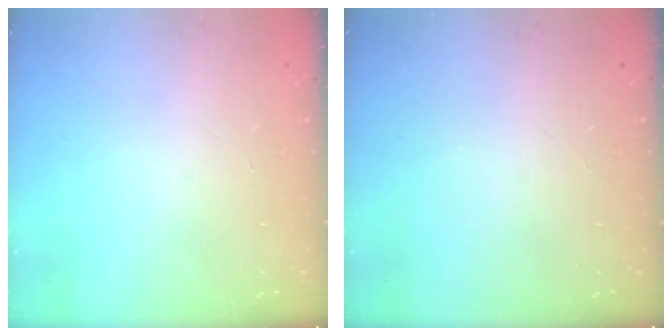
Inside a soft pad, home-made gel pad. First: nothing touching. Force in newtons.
{"total": 0.0}